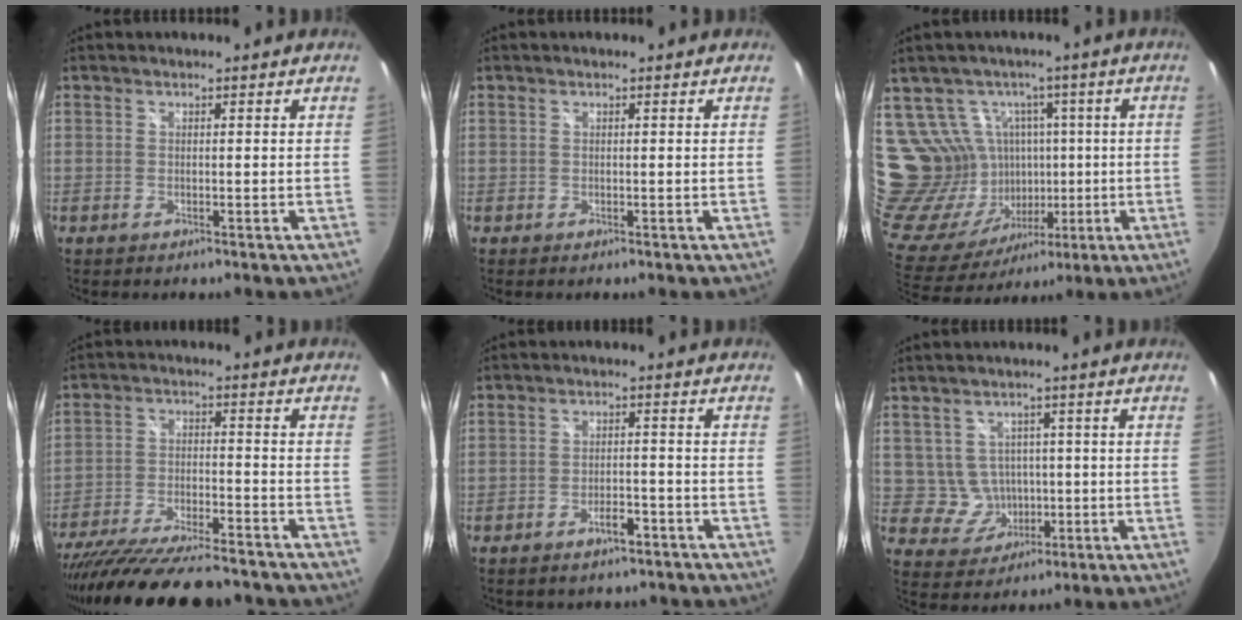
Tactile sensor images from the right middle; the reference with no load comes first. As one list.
[{"total": 0.0}, {"total": 16.5, "force": [4.4, 14.6, 6.4], "torque": [-0.152, -0.004, 0.111]}, {"total": 22.1, "force": [-19.0, 4.1, 10.3], "torque": [-0.197, -0.048, -0.295]}, {"total": 4.4, "force": [-3.4, 2.1, 1.7], "torque": [-0.034, 0.011, -0.041]}, {"total": 5.4, "force": [-0.1, 5.3, 1.2], "torque": [-0.035, 0.013, 0.015]}]